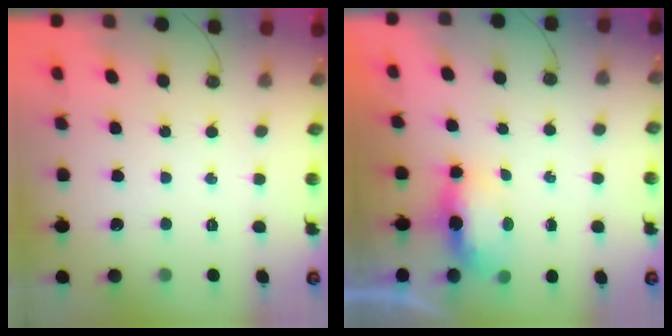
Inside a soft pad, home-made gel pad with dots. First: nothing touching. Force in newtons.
{"total": 8.1, "press": 6.6, "slide": 4.7}